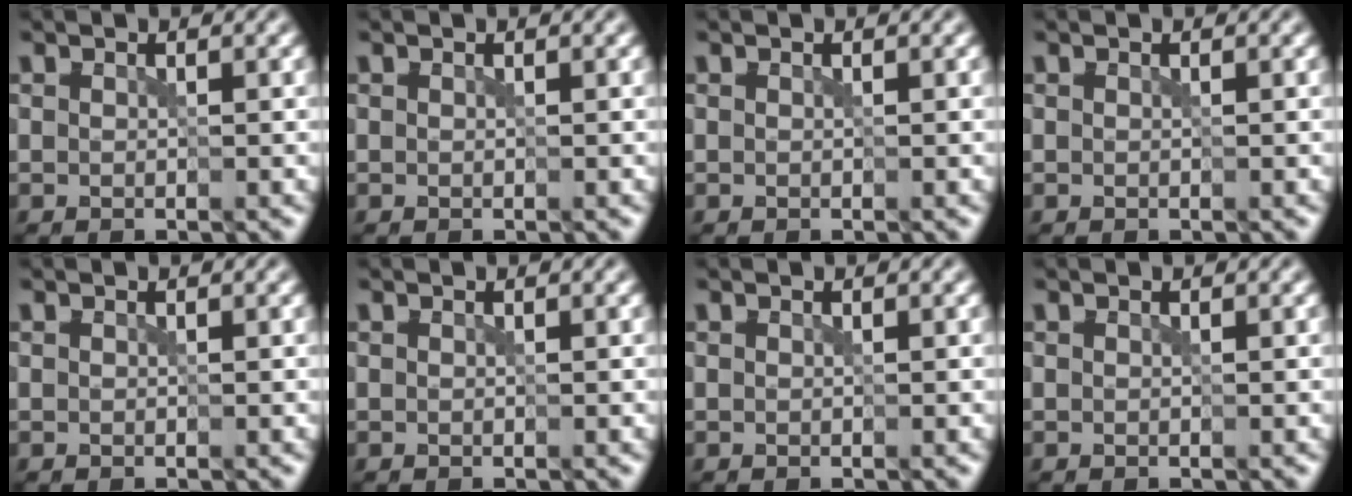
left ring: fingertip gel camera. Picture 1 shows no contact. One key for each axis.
{"total": 0.0}
{"total": 0.0}
{"total": 0.0}
{"total": 0.0}
{"total": 0.0}
{"total": 0.0}
{"total": 0.0}